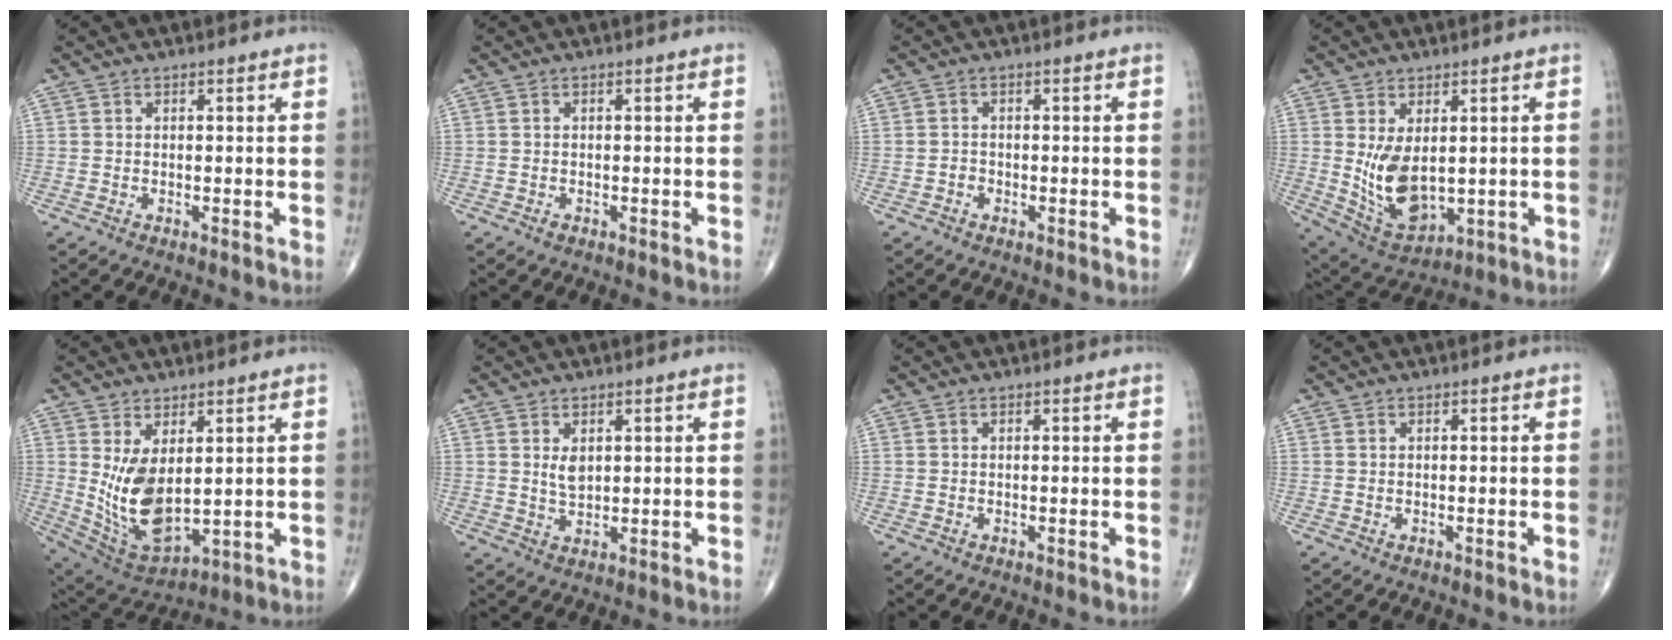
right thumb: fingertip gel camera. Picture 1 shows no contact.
{"total": 0.6, "force": [-0.4, 0.3, 0.2], "torque": [0.000, 0.001, -0.007]}
{"total": 1.0, "force": [-0.6, 0.8, 0.2], "torque": [0.005, 0.004, -0.013]}
{"total": 10.3, "force": [0.7, 5.9, 8.4], "torque": [-0.139, -0.018, 0.037]}
{"total": 12.6, "force": [1.6, 6.6, 10.6], "torque": [-0.187, -0.023, 0.057]}
{"total": 3.1, "force": [1.0, 1.8, 2.3], "torque": [-0.033, -0.011, 0.022]}
{"total": 0.0}
{"total": 0.0}